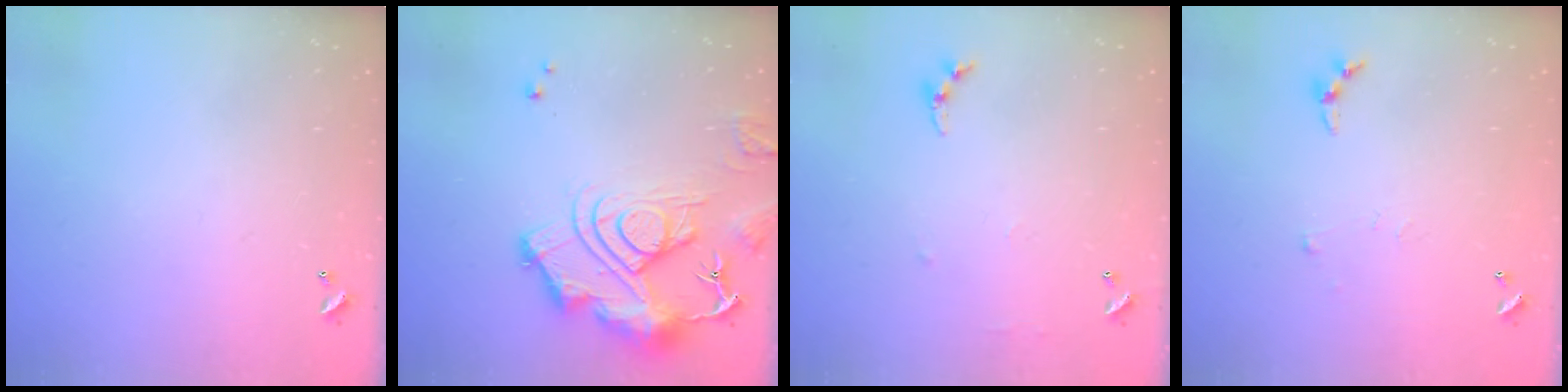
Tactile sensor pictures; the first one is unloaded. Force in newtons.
{"total": 16.2, "press": 16.1, "slide": 1.7}
{"total": 4.5, "press": 4.5, "slide": 0.5}
{"total": 4.2, "press": 4.2, "slide": 0.5}